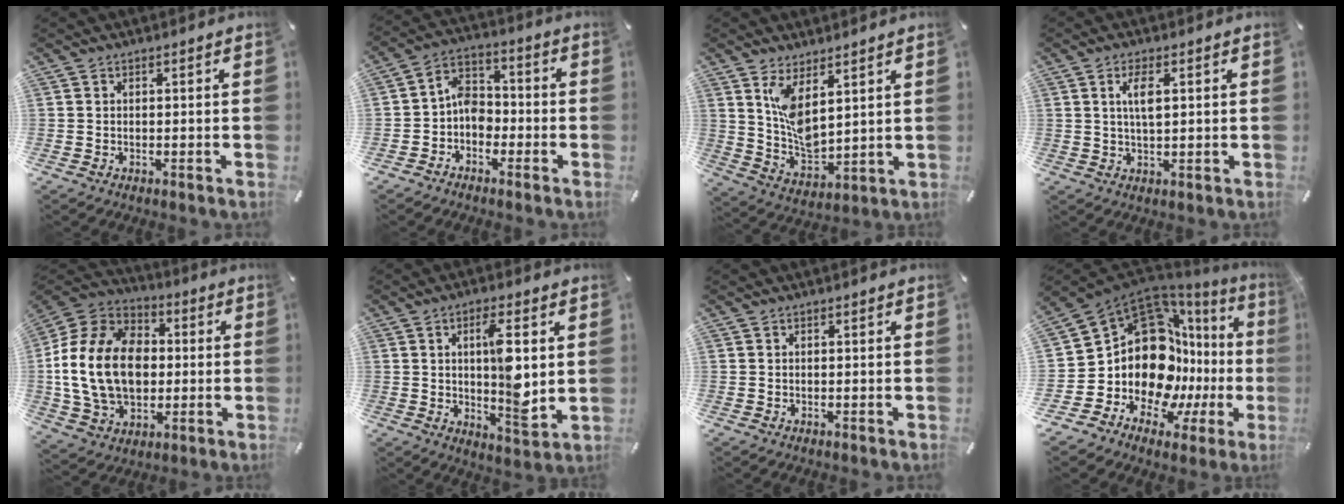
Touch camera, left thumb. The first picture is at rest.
{"total": 6.5, "force": [-2.1, 5.3, 3.0], "torque": [-0.070, 0.014, -0.041]}
{"total": 8.9, "force": [4.9, 4.3, 6.1], "torque": [-0.125, -0.031, 0.092]}
{"total": 4.7, "force": [1.3, 1.6, 4.2], "torque": [-0.096, 0.002, 0.018]}
{"total": 20.0, "force": [-0.4, 15.0, 13.2], "torque": [-0.289, 0.012, -0.009]}
{"total": 11.1, "force": [2.1, 3.3, 10.4], "torque": [-0.167, -0.022, 0.027]}
{"total": 0.0}
{"total": 20.8, "force": [0.5, 14.7, 14.8], "torque": [-0.241, -0.076, 0.045]}